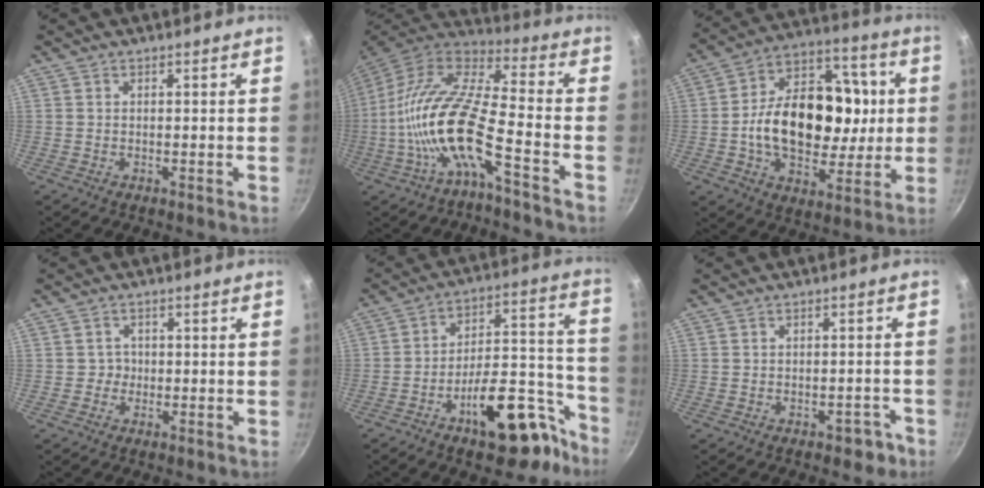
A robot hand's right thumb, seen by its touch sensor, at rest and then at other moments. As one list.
[{"total": 17.8, "force": [-6.4, 4.5, 16.0], "torque": [-0.345, 0.062, -0.125]}, {"total": 23.1, "force": [-0.1, 14.9, 17.6], "torque": [-0.255, 0.029, 0.003]}, {"total": 1.9, "force": [-0.3, 1.8, 0.4], "torque": [0.008, 0.009, -0.011]}, {"total": 16.5, "force": [-10.1, 6.3, 11.4], "torque": [-0.130, 0.096, -0.152]}, {"total": 3.0, "force": [-2.0, 1.8, 1.4], "torque": [-0.003, 0.020, -0.022]}]